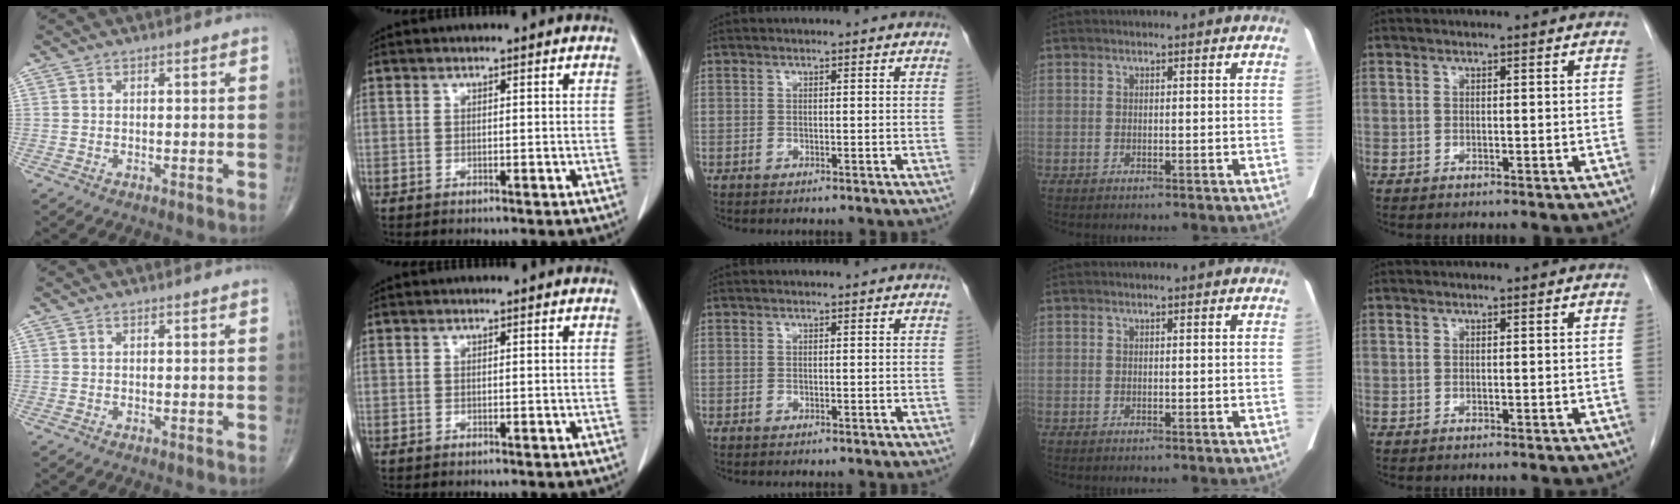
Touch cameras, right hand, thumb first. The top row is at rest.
{}